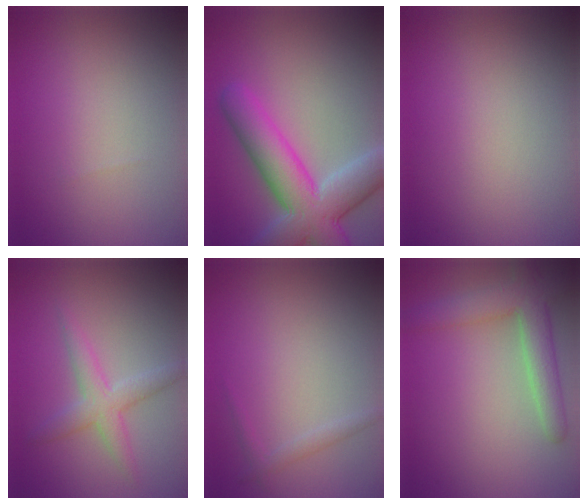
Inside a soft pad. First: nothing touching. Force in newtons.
{"total": 9.0, "press": 9.0, "slide": 0.6}
{"total": 0.0}
{"total": 2.9, "press": 2.9, "slide": 0.0}
{"total": 1.0, "press": 1.0, "slide": 0.0}
{"total": 4.7, "press": 4.6, "slide": 0.5}